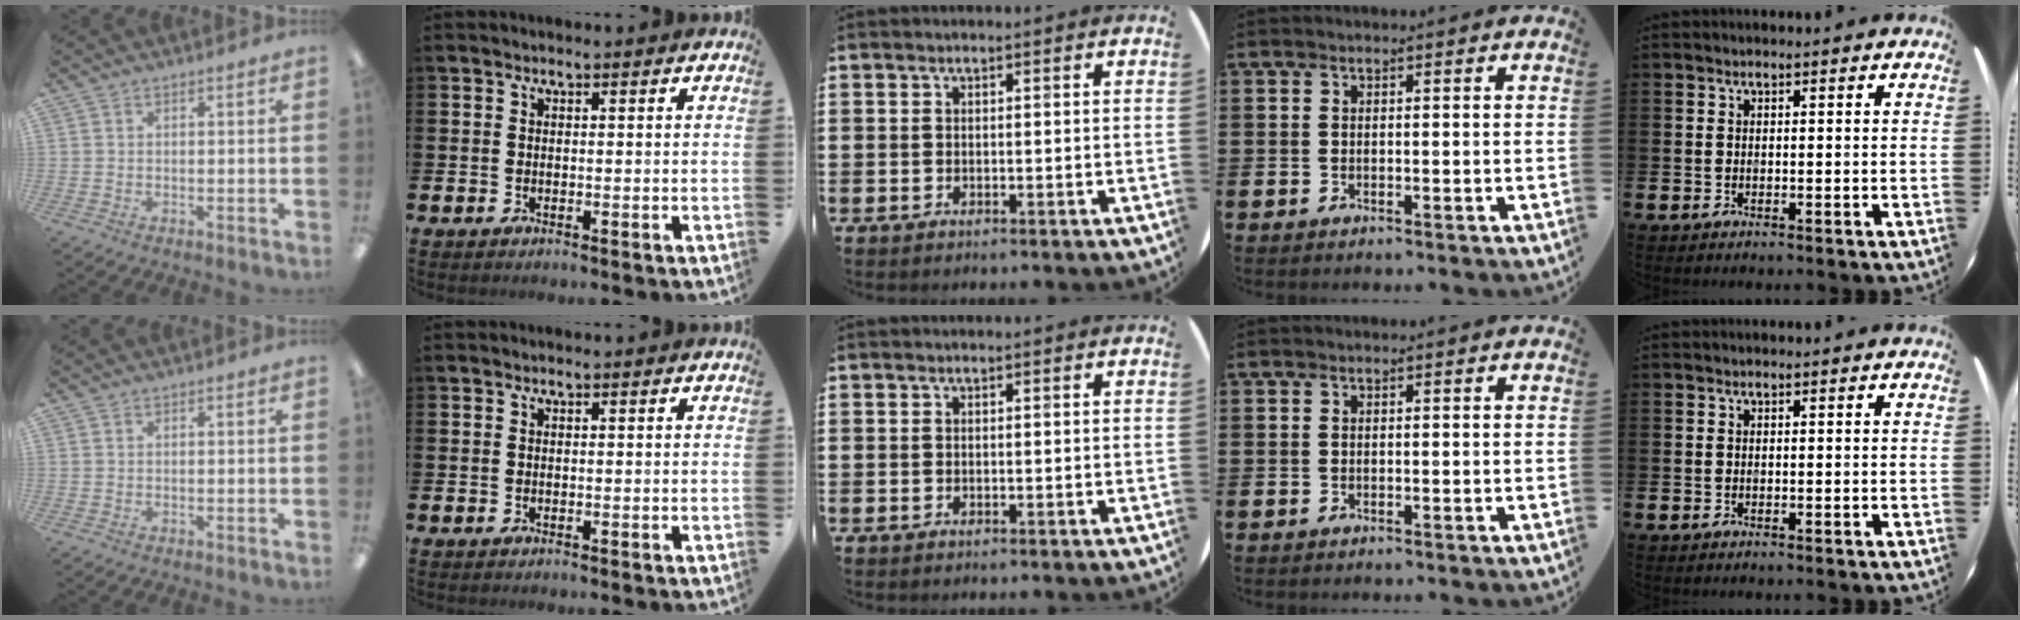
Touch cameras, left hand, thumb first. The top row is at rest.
{}